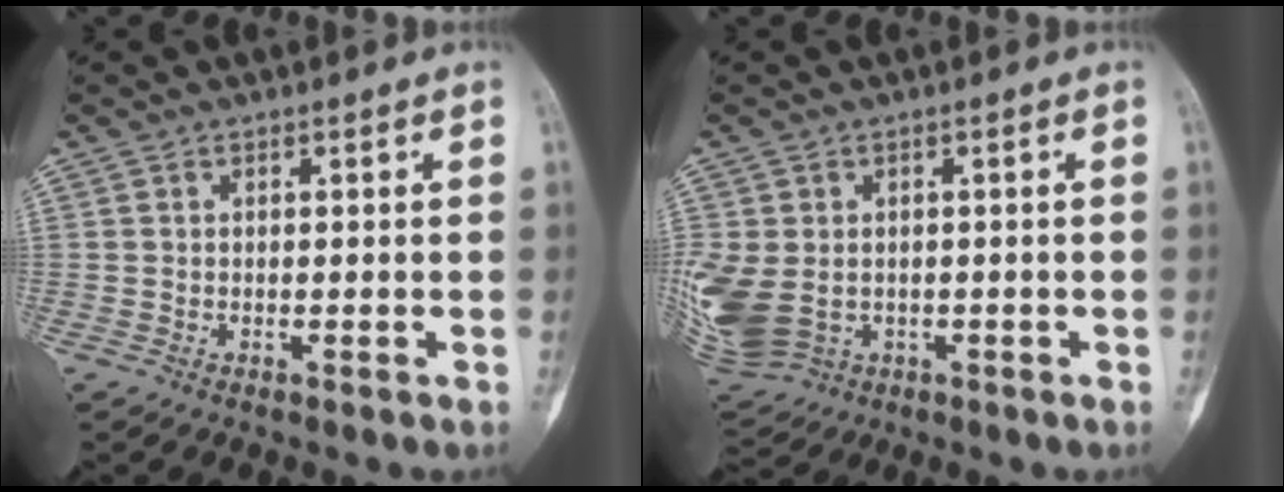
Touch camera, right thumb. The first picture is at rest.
{"total": 12.3, "force": [-1.5, 9.5, 7.7], "torque": [-0.203, -0.008, -0.007]}